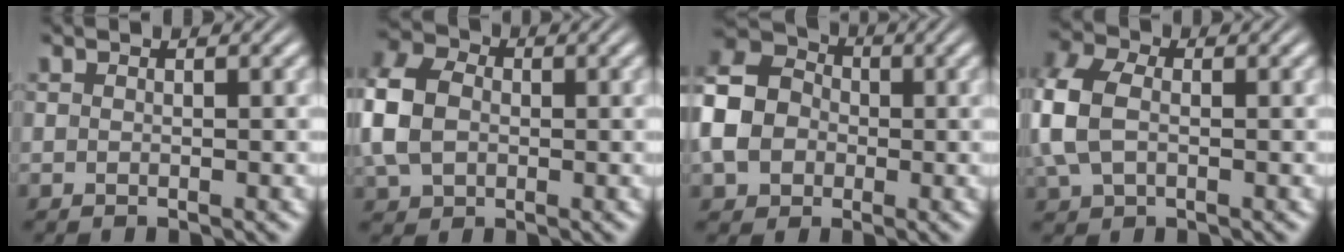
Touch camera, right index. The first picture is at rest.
{"total": 6.5, "force": [0.3, 5.4, 3.7], "torque": [-0.095, -0.003, 0.006]}
{"total": 9.3, "force": [0.1, 8.0, 4.7], "torque": [-0.108, -0.010, -0.001]}
{"total": 6.0, "force": [0.3, 4.7, 3.7], "torque": [-0.115, -0.008, 0.009]}